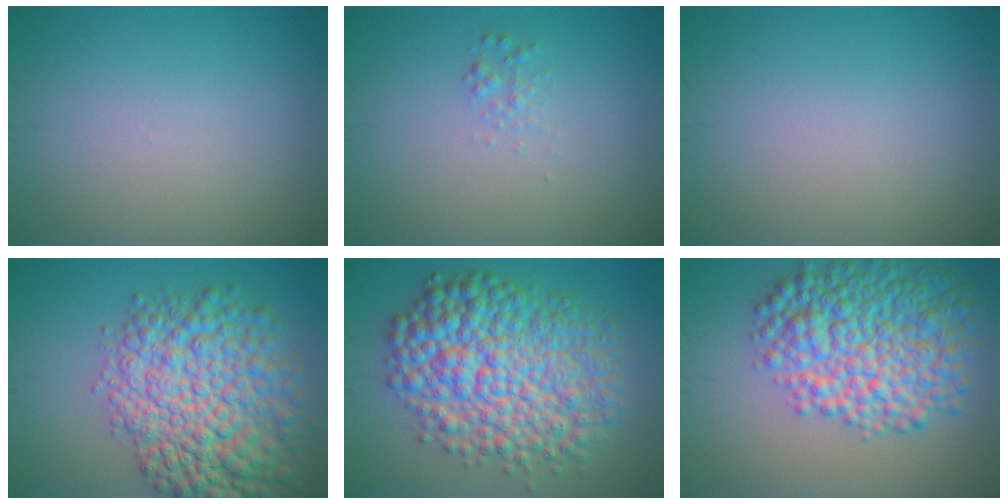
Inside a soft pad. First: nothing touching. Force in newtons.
{"total": 0.9, "press": 0.9, "slide": 0.1}
{"total": 0.0}
{"total": 10.9, "press": 10.9, "slide": 0.3}
{"total": 11.4, "press": 11.4, "slide": 0.1}
{"total": 9.5, "press": 9.5, "slide": 0.2}